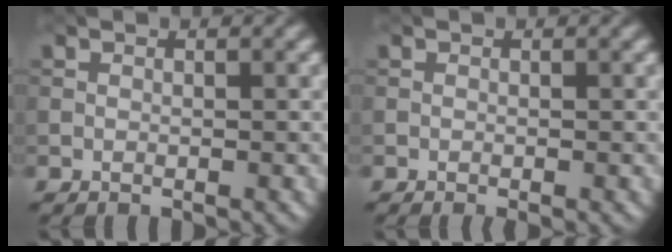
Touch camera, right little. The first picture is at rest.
{"total": 1.2, "force": [-0.4, 0.4, 1.1], "torque": [-0.018, -0.002, -0.009]}